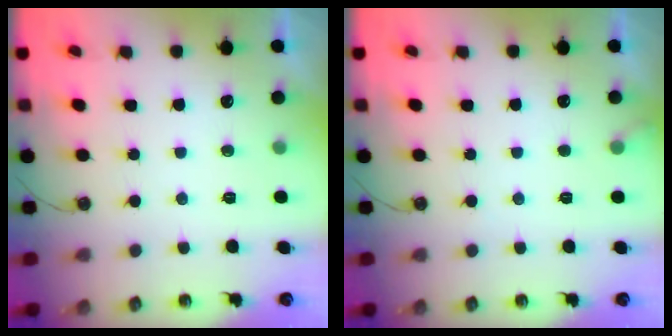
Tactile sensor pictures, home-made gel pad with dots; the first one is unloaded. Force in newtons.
{"total": 4.5, "press": 4.4, "slide": 0.4}